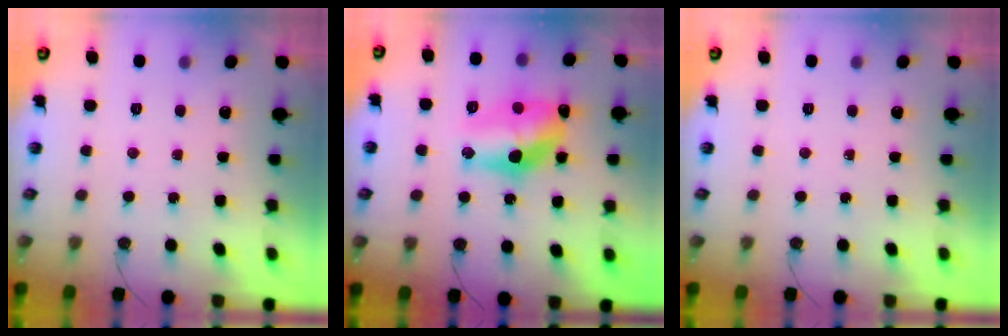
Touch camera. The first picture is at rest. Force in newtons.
{"total": 13.6, "press": 13.5, "slide": 1.1}
{"total": 0.0}